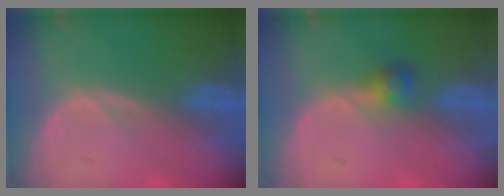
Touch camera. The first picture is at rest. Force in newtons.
{"total": 2.5, "press": 2.4, "slide": 0.7}